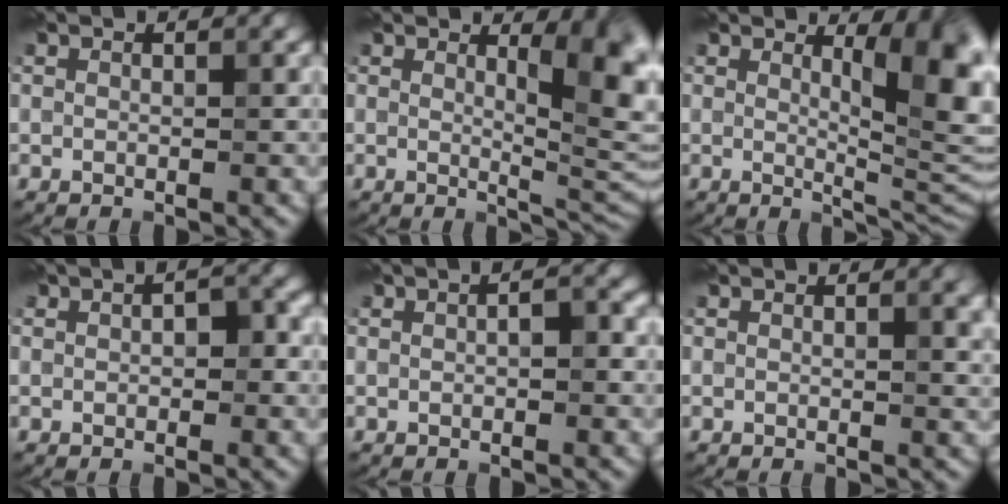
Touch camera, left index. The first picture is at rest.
{"total": 6.7, "force": [2.0, 2.2, 6.0], "torque": [-0.074, -0.009, 0.033]}
{"total": 7.8, "force": [2.4, 2.4, 7.0], "torque": [-0.088, -0.010, 0.043]}
{"total": 2.4, "force": [0.1, 1.5, 1.9], "torque": [-0.025, 0.004, -0.002]}
{"total": 1.9, "force": [0.1, 1.0, 1.6], "torque": [-0.024, 0.005, 0.001]}
{"total": 2.2, "force": [1.0, 0.7, 1.8], "torque": [-0.018, 0.000, 0.015]}